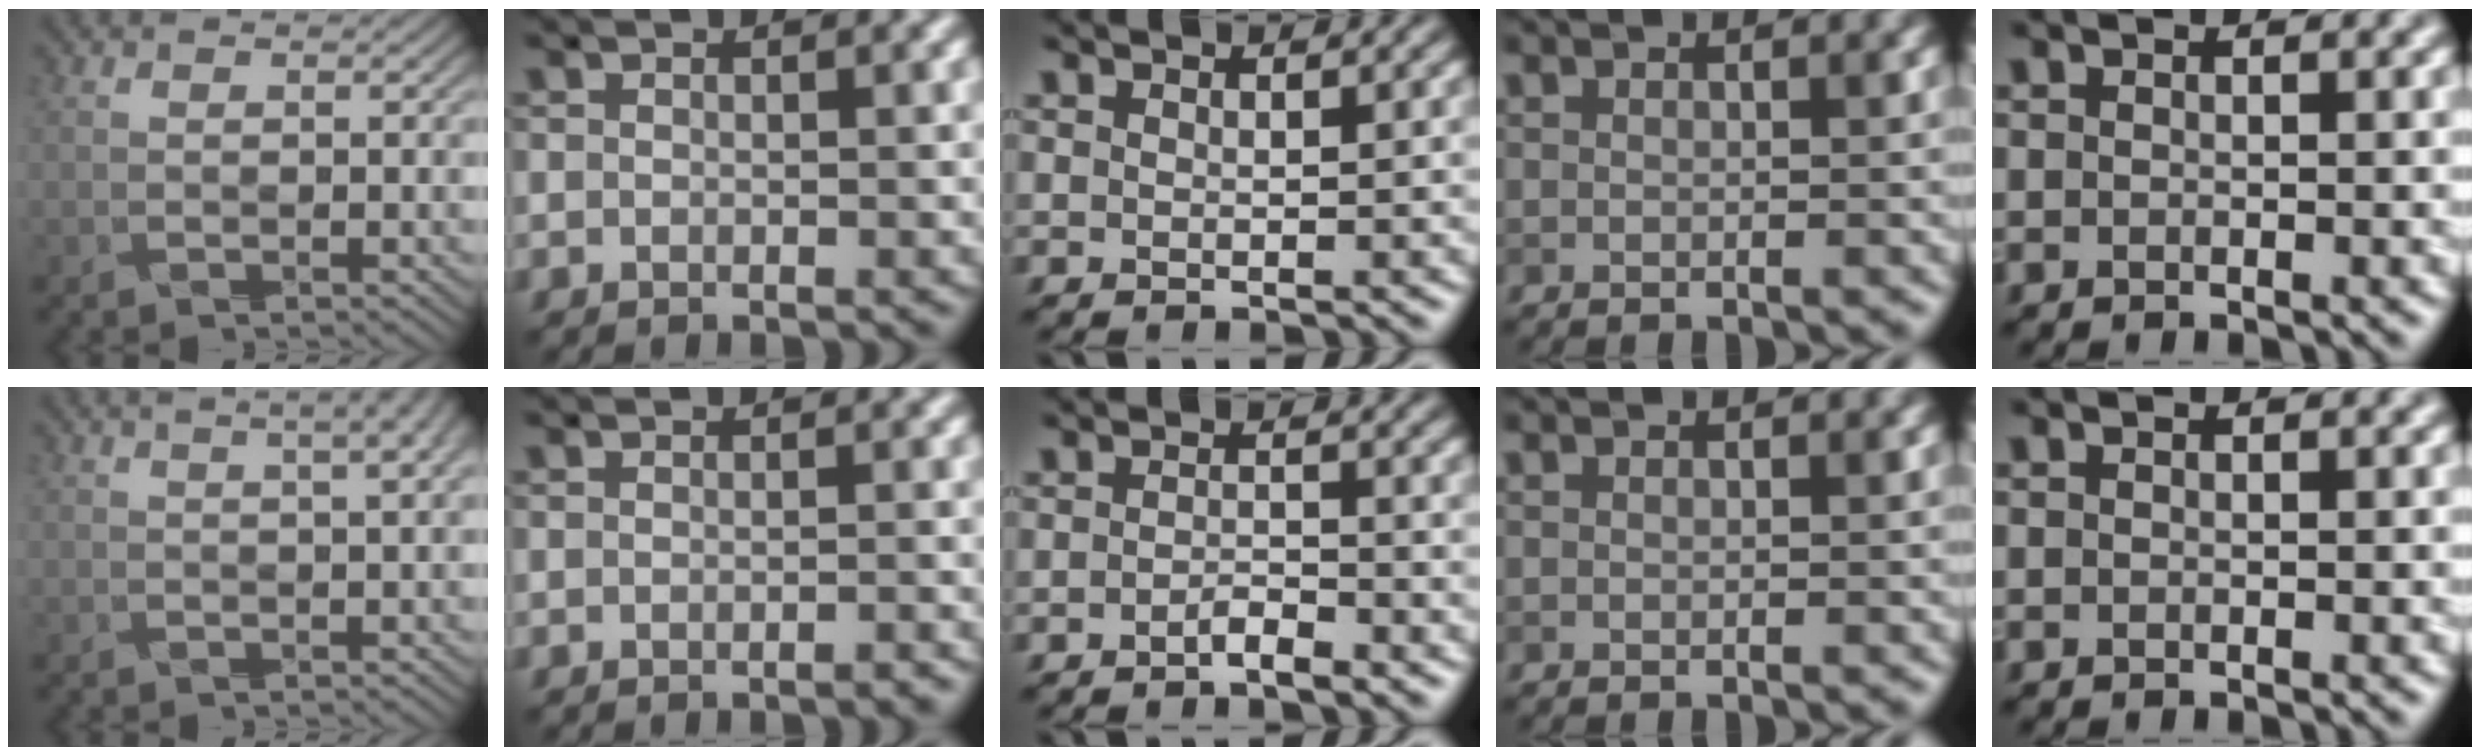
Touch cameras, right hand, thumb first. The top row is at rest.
{"thumb": {"total": 4.3, "force": [1.7, 1.2, 3.8], "torque": [-0.066, 0.012, 0.031]}, "index": {"total": 1.3, "force": [-0.7, 0.3, 1.0], "torque": [-0.010, -0.001, -0.005]}, "middle": {"total": 1.5, "force": [-1.0, 0.3, 1.1], "torque": [-0.021, 0.002, -0.020]}}